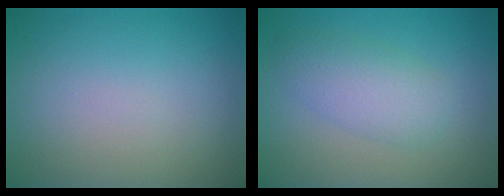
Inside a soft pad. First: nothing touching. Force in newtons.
{"total": 3.7, "press": 3.7, "slide": 0.2}